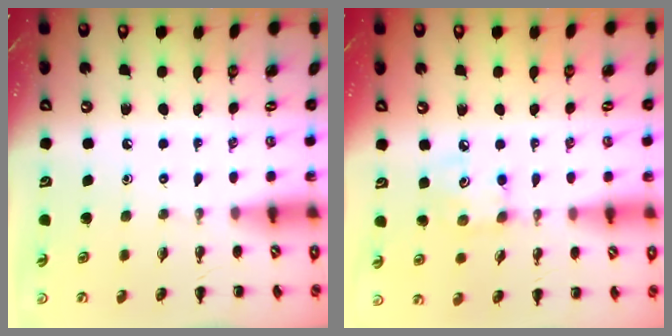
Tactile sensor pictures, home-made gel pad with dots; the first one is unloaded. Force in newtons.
{"total": 4.9, "press": 4.9, "slide": 0.6}